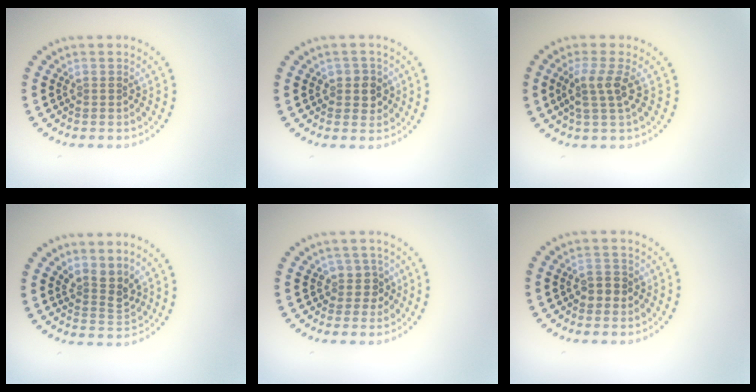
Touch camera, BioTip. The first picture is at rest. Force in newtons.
{"total": 1.9, "press": 1.8, "slide": 0.6}
{"total": 2.5, "press": 1.9, "slide": 1.6}
{"total": 2.5, "press": 1.9, "slide": 1.6}
{"total": 2.0, "press": 1.6, "slide": 1.2}
{"total": 1.9, "press": 1.8, "slide": 0.4}